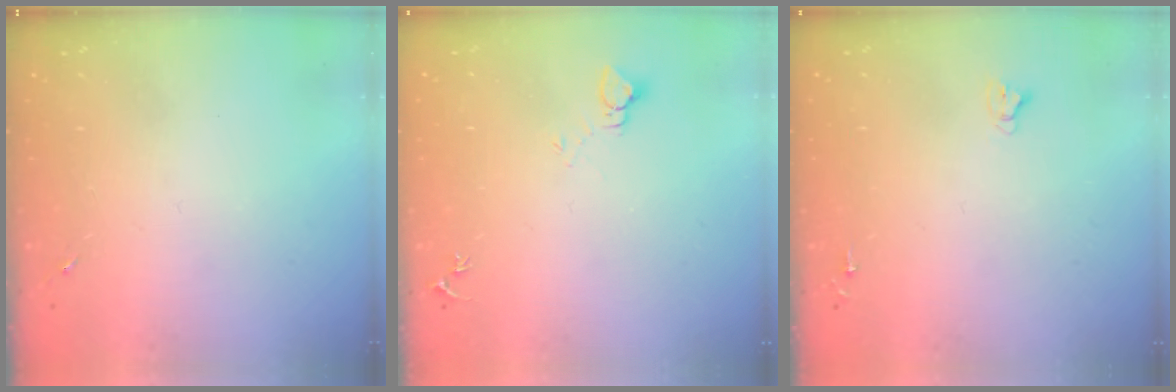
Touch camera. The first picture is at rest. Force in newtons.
{"total": 4.0, "press": 4.0, "slide": 0.4}
{"total": 2.7, "press": 2.7, "slide": 0.2}